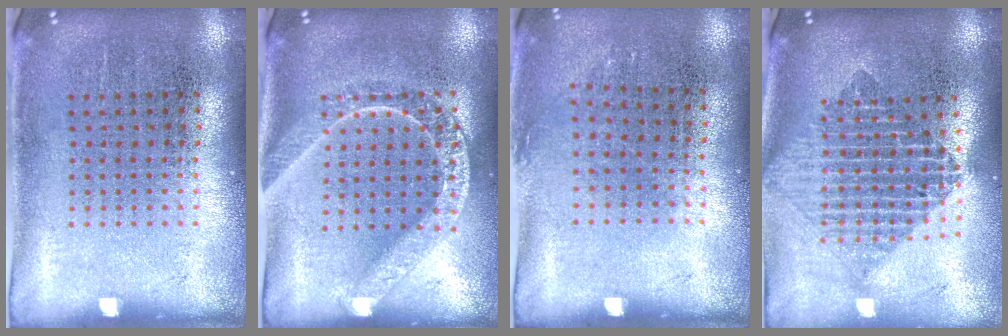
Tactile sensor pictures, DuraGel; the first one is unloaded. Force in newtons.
{"total": 1.8, "press": 1.7, "slide": 0.6}
{"total": 0.9, "press": 0.6, "slide": 0.6}
{"total": 2.0, "press": 1.7, "slide": 1.1}